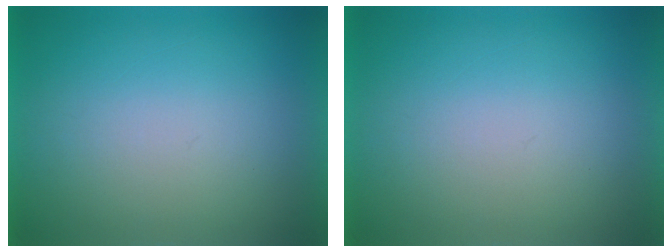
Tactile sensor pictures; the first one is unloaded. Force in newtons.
{"total": 0.0}